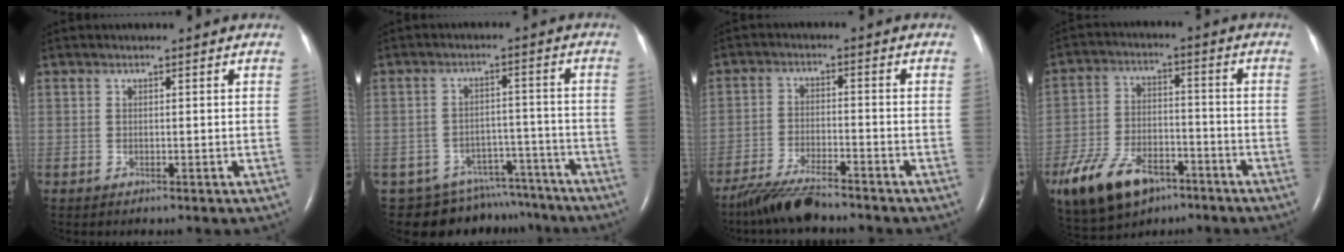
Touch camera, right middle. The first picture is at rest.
{"total": 11.4, "force": [-9.9, 5.6, 0.5], "torque": [0.005, 0.035, -0.123]}
{"total": 7.9, "force": [-6.8, 0.9, 3.8], "torque": [-0.077, -0.027, -0.124]}
{"total": 14.6, "force": [-9.0, 7.6, 8.6], "torque": [-0.177, 0.000, -0.152]}